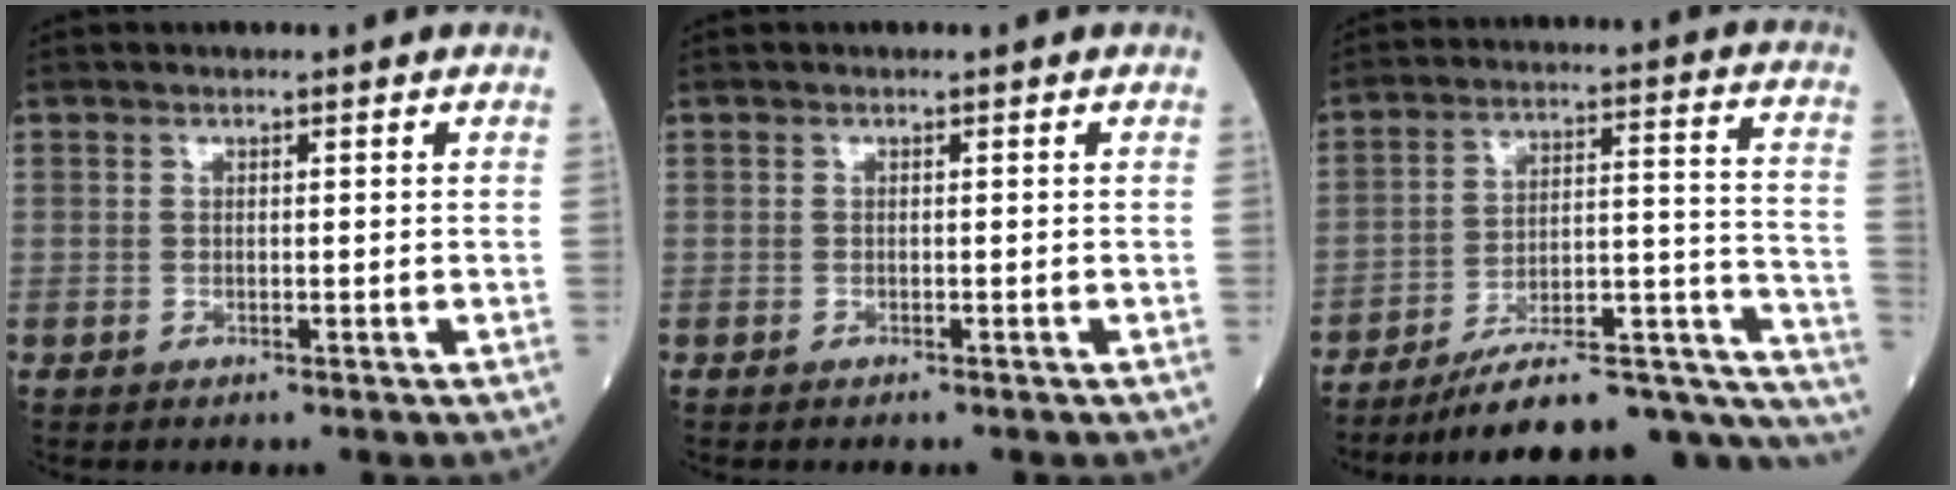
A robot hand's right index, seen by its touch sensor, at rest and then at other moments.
{"total": 0.6, "force": [-0.6, 0.0, 0.2], "torque": [-0.005, -0.002, -0.010]}
{"total": 23.6, "force": [-20.5, 4.1, 11.0], "torque": [-0.076, 0.048, -0.288]}